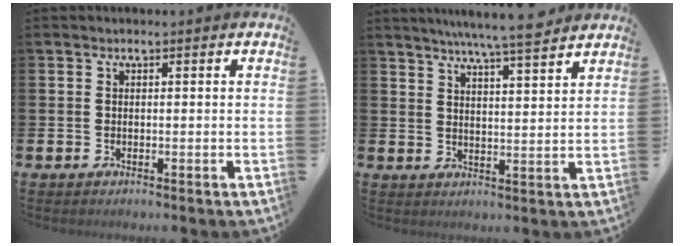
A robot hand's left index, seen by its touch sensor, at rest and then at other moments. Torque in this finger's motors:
{"motor_torque": [0.95, -1.19, 0.75, 0.21]}